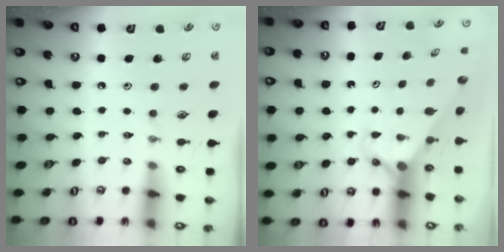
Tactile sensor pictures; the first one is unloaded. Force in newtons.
{"total": 2.8, "press": 2.8, "slide": 0.1}